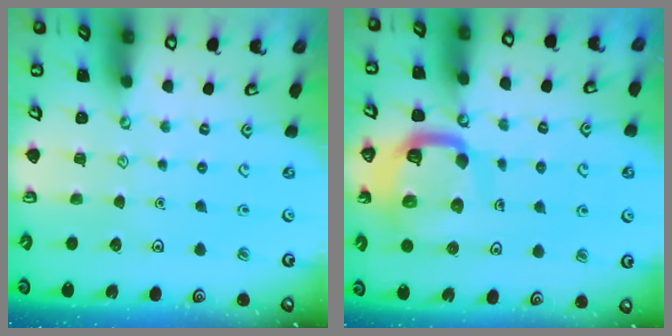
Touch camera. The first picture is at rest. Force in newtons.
{"total": 12.4, "press": 12.4, "slide": 1.2}